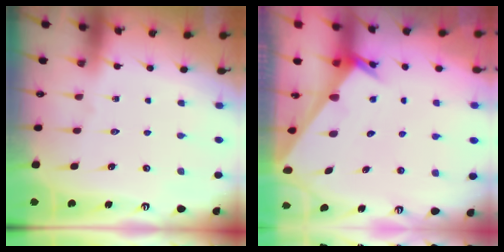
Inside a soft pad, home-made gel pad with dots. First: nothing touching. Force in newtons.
{"total": 2.0, "press": 2.0, "slide": 0.2}